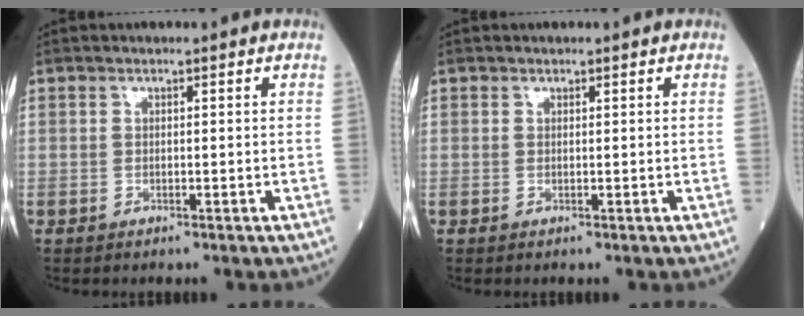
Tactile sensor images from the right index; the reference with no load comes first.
{"total": 0.0}